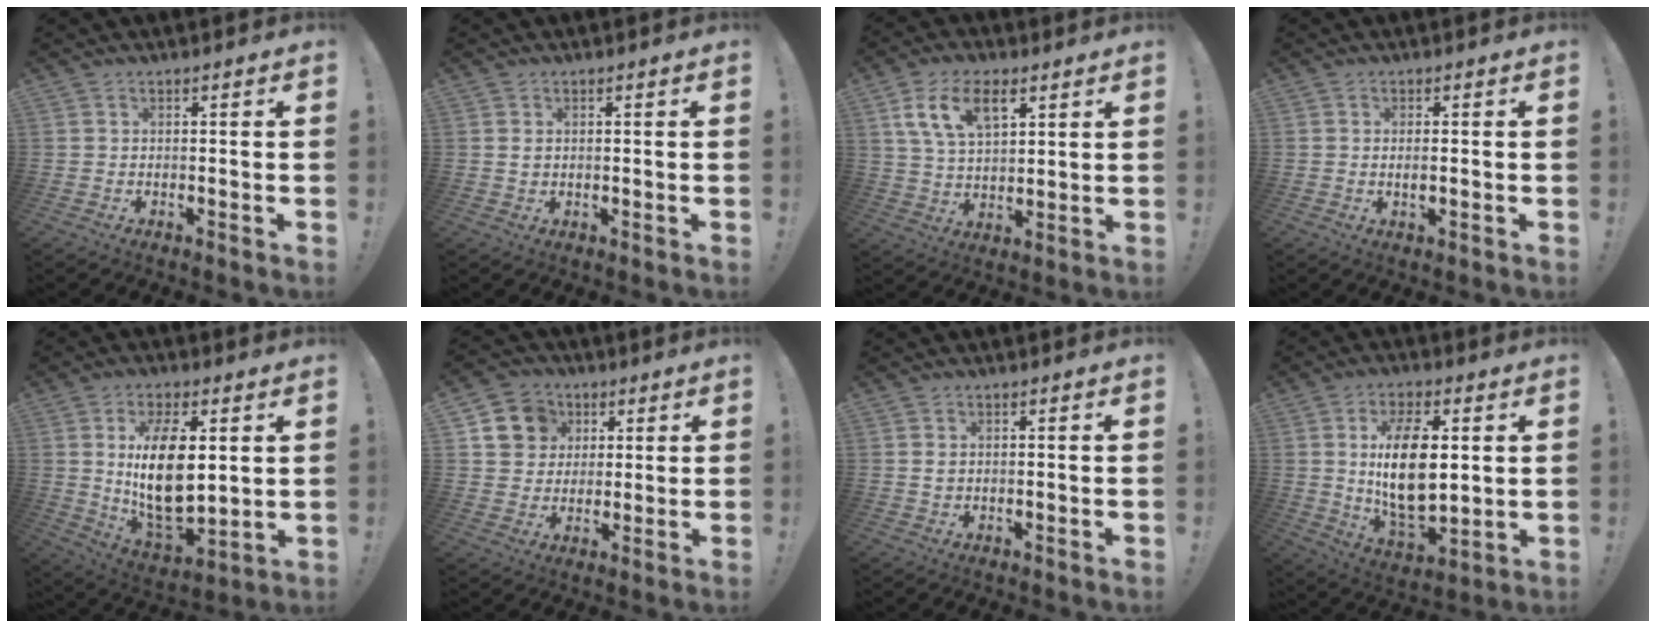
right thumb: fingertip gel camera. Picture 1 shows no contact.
{"total": 0.9, "force": [0.2, 0.8, 0.4], "torque": [-0.007, 0.003, 0.002]}
{"total": 12.5, "force": [6.2, 6.8, 8.5], "torque": [-0.149, -0.006, 0.116]}
{"total": 2.1, "force": [-0.2, 0.7, 2.0], "torque": [-0.026, -0.003, -0.005]}
{"total": 18.1, "force": [3.7, 9.6, 14.9], "torque": [-0.278, -0.027, 0.065]}
{"total": 10.8, "force": [3.7, 9.8, 2.9], "torque": [-0.037, -0.012, 0.077]}
{"total": 1.0, "force": [0.3, 0.8, 0.4], "torque": [-0.008, 0.002, 0.004]}
{"total": 17.6, "force": [2.9, 9.4, 14.6], "torque": [-0.268, -0.014, 0.044]}